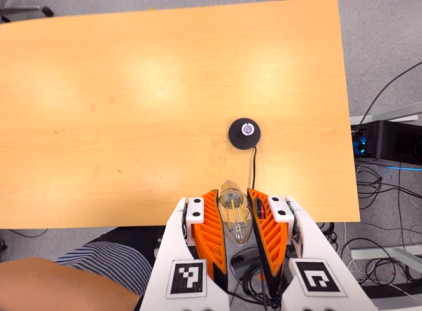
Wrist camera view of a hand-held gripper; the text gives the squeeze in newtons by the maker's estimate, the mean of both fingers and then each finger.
{"total": 21.8, "left": 23.9, "right": 19.8}